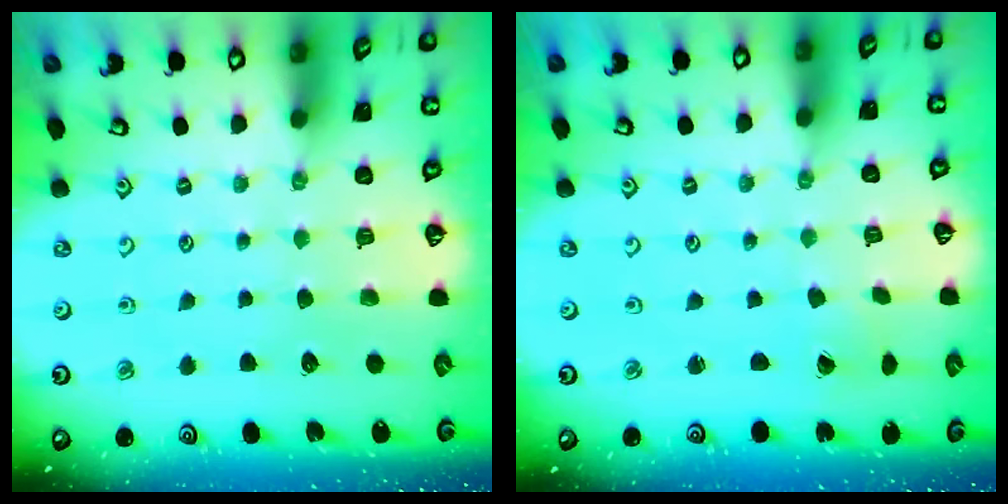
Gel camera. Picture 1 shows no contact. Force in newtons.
{"total": 0.0}